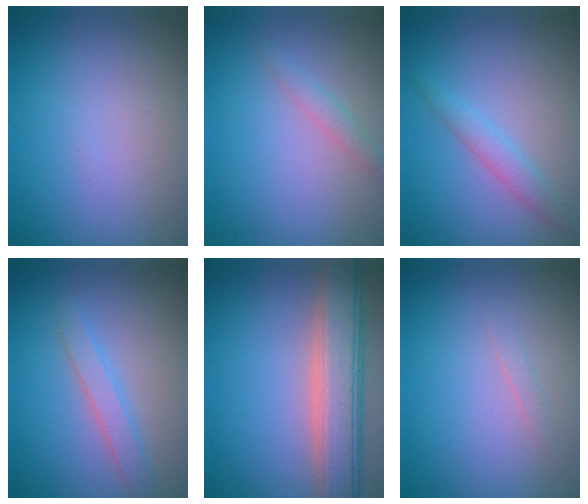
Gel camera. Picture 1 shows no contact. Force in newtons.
{"total": 1.3, "press": 1.3, "slide": 0.1}
{"total": 2.0, "press": 2.0, "slide": 0.0}
{"total": 2.0, "press": 2.0, "slide": 0.1}
{"total": 6.9, "press": 6.9, "slide": 0.8}
{"total": 0.6, "press": 0.6, "slide": 0.0}